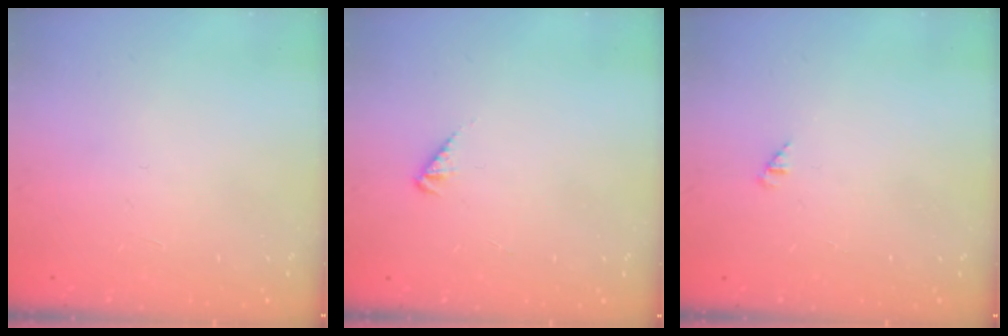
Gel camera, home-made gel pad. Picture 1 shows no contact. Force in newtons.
{"total": 2.5, "press": 2.4, "slide": 0.6}
{"total": 2.0, "press": 2.0, "slide": 0.4}